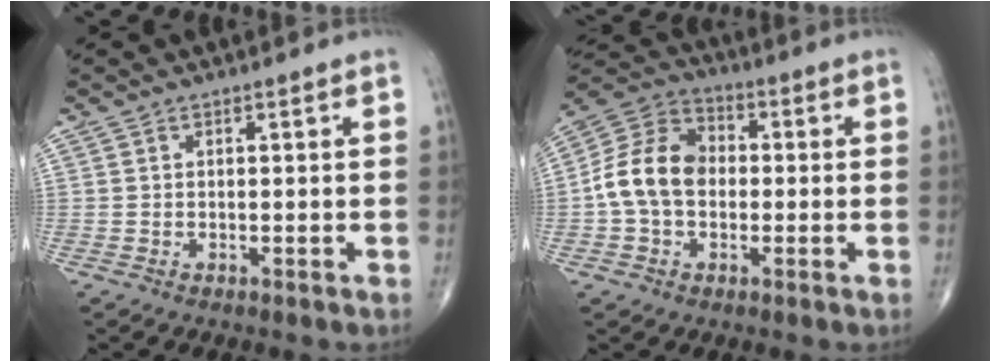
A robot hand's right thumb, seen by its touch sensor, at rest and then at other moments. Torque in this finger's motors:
{"motor_torque": [1.69, 1.67, 0.69, -0.59, 0.12]}